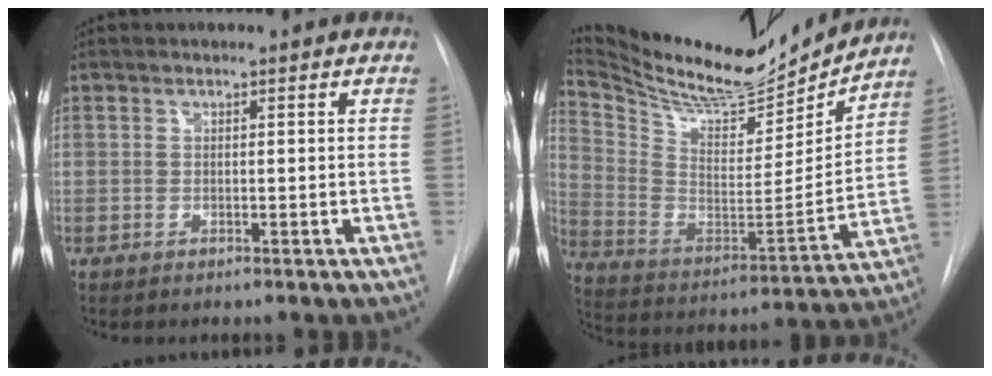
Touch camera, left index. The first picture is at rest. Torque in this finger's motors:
{"motor_torque": [0.92, -1.22, 0.09, 0.03]}